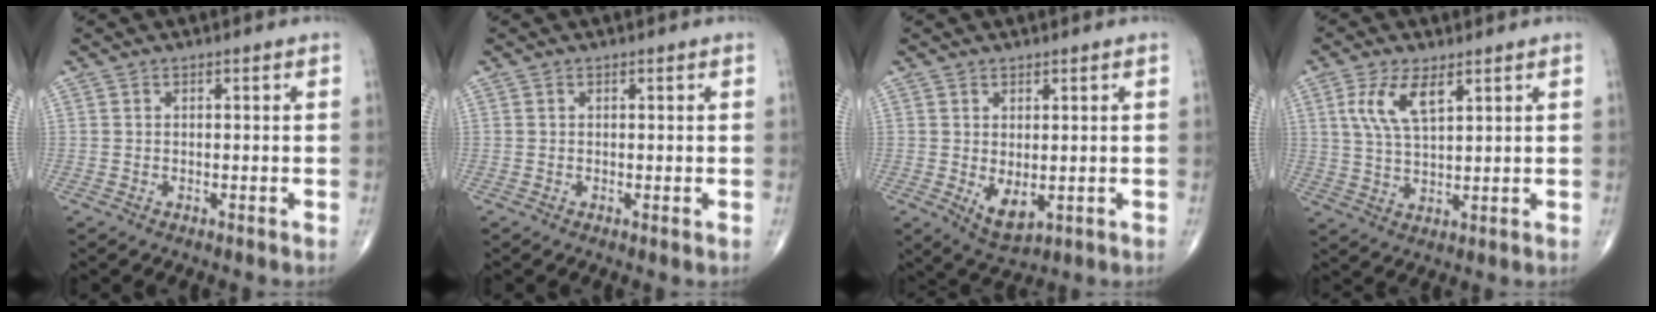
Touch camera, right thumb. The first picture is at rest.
{"total": 0.0}
{"total": 4.8, "force": [-0.3, 2.3, 4.1], "torque": [-0.063, -0.013, 0.009]}
{"total": 7.4, "force": [3.4, 2.9, 5.9], "torque": [-0.117, -0.011, 0.073]}